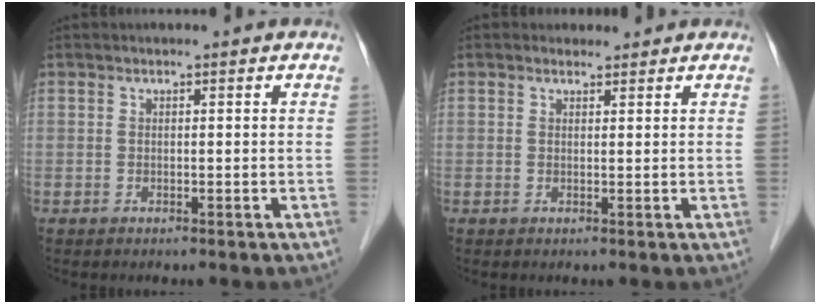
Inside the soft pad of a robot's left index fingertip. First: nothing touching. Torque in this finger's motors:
{"motor_torque": [0.45, -0.33, -0.02, -0.01]}